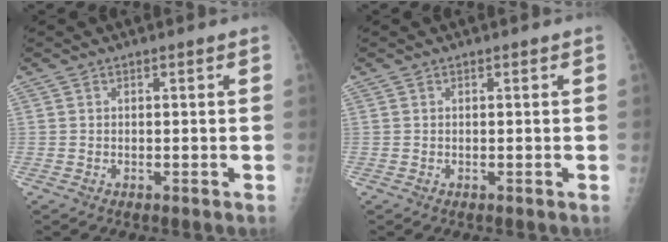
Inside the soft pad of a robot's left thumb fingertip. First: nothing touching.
{"total": 0.0}